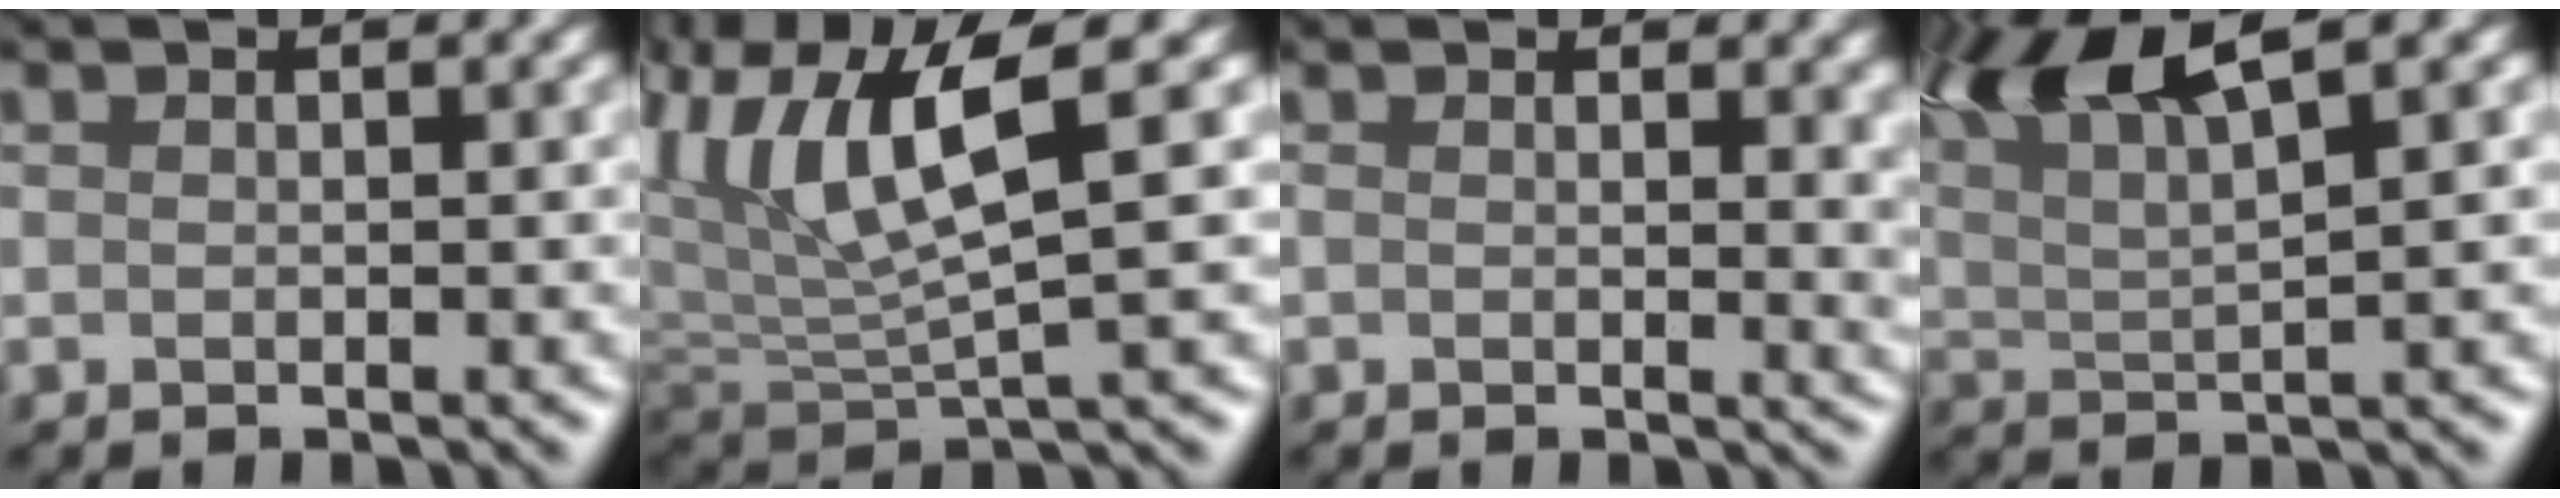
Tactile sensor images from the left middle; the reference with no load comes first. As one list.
[{"total": 6.6, "force": [3.1, 1.7, 5.6], "torque": [-0.140, 0.004, 0.075]}, {"total": 3.5, "force": [0.9, 1.2, 3.2], "torque": [-0.019, 0.022, 0.004]}, {"total": 8.3, "force": [5.6, 1.3, 6.0], "torque": [-0.131, 0.022, 0.119]}]